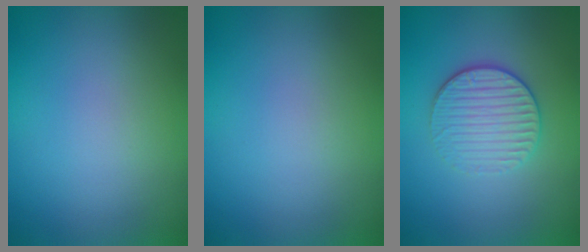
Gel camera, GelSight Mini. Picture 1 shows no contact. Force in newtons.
{"total": 0.0}
{"total": 3.6, "press": 3.2, "slide": 1.6}